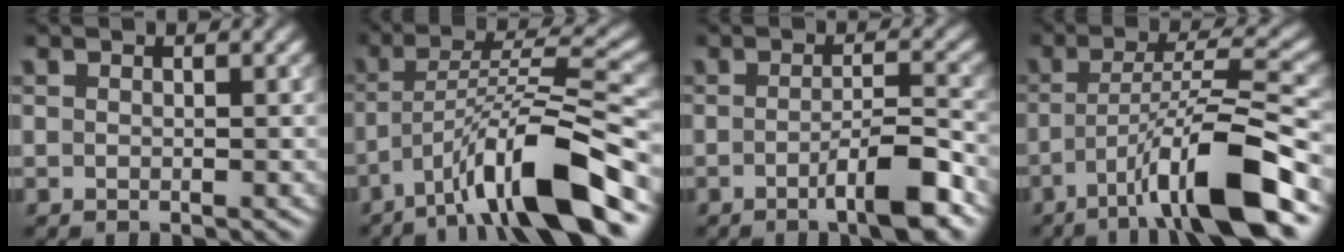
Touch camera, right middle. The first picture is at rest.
{"total": 10.6, "force": [-6.1, 1.9, 8.4], "torque": [-0.133, 0.016, -0.108]}
{"total": 5.0, "force": [-2.2, 0.9, 4.4], "torque": [-0.066, 0.003, -0.039]}
{"total": 9.9, "force": [-5.1, 1.6, 8.4], "torque": [-0.131, 0.013, -0.088]}